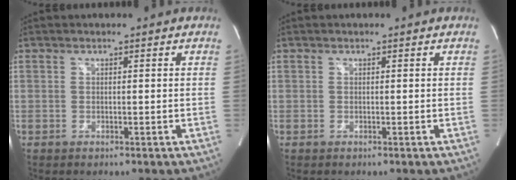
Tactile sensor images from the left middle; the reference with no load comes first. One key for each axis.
{"total": 0.0}